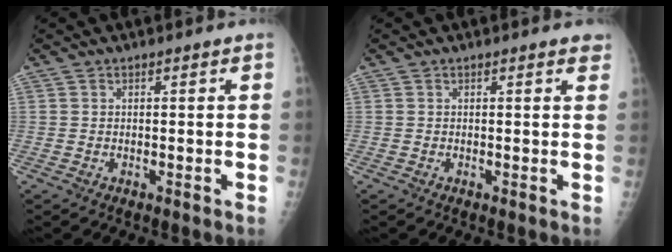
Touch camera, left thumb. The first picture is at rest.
{"total": 1.6, "force": [1.3, 0.6, 0.9], "torque": [-0.001, 0.000, 0.011]}